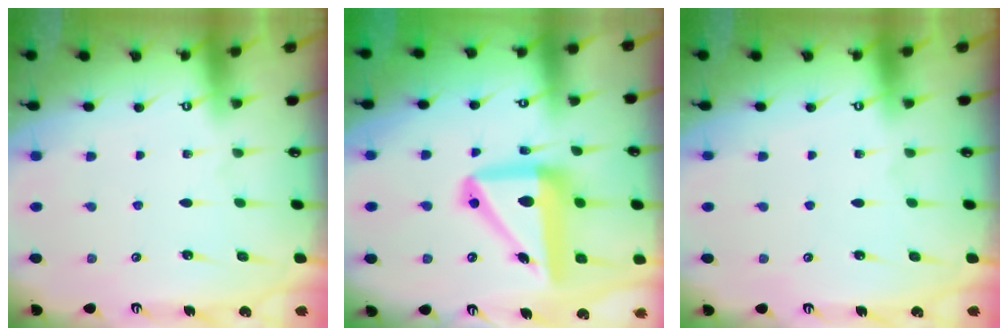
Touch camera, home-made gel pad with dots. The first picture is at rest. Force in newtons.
{"total": 15.6, "press": 15.4, "slide": 2.4}
{"total": 0.0}